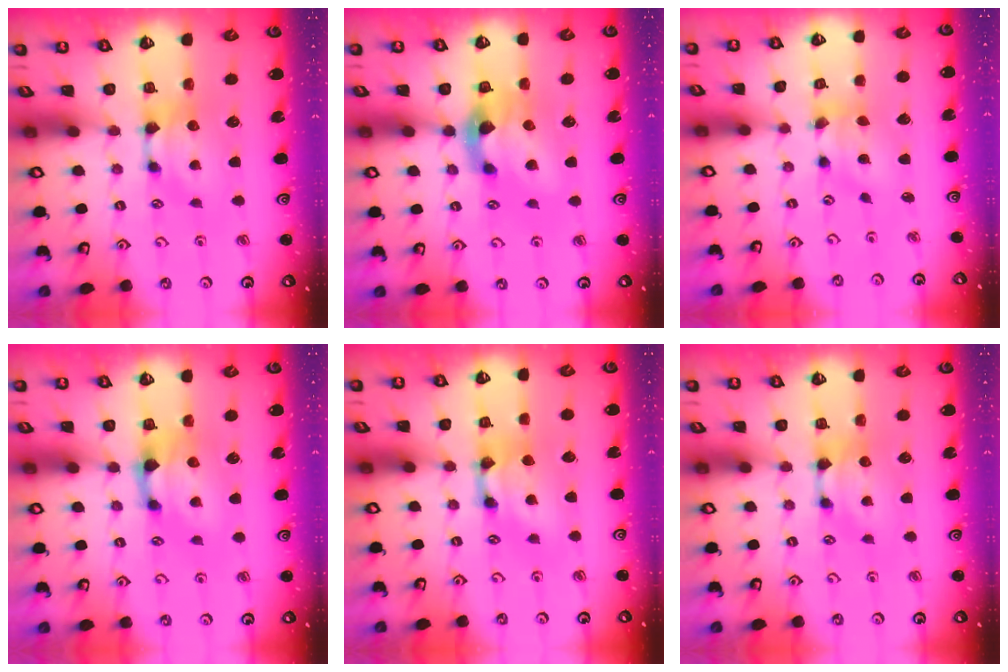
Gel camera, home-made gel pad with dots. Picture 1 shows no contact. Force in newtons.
{"total": 4.1, "press": 3.8, "slide": 1.6}
{"total": 4.3, "press": 3.8, "slide": 1.9}
{"total": 1.7, "press": 1.1, "slide": 1.3}
{"total": 2.6, "press": 2.6, "slide": 0.2}
{"total": 0.0}